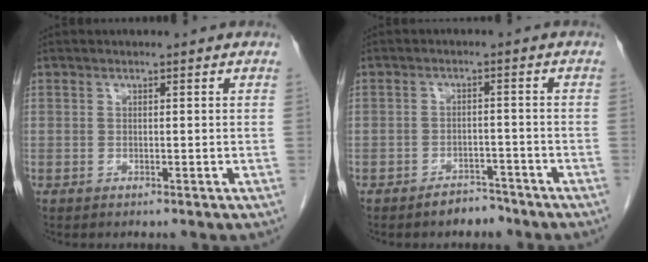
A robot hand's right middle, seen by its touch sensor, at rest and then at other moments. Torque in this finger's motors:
{"motor_torque": [0.41, -0.31, 0.05, 0.01]}